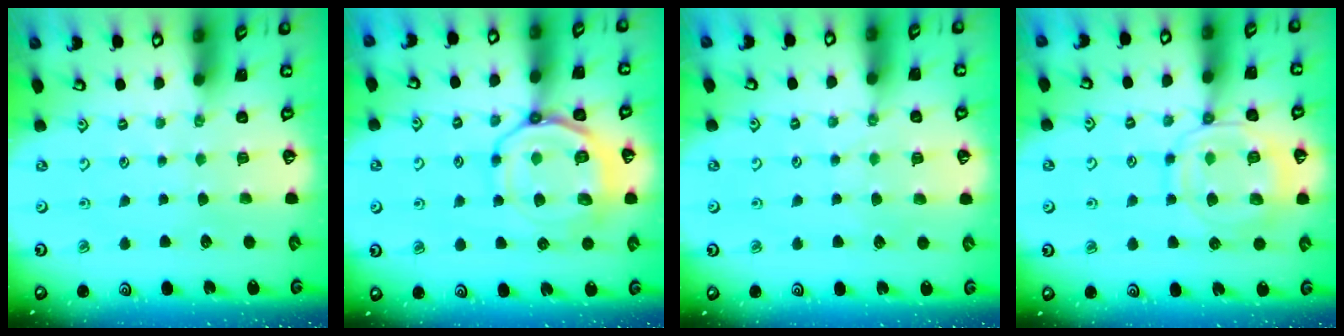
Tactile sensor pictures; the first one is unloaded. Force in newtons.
{"total": 13.7, "press": 13.6, "slide": 1.5}
{"total": 4.7, "press": 4.6, "slide": 0.6}
{"total": 12.4, "press": 12.3, "slide": 1.2}